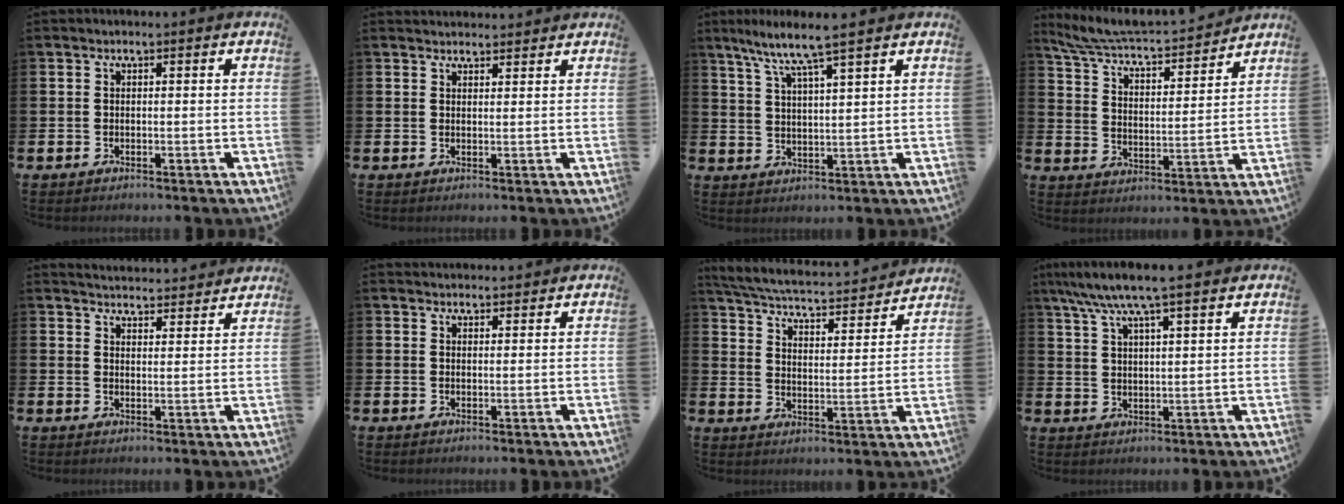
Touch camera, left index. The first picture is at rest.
{"total": 2.1, "force": [2.0, 0.5, -0.1], "torque": [0.010, -0.010, 0.035]}
{"total": 6.5, "force": [5.6, -0.4, 3.3], "torque": [-0.088, -0.024, 0.095]}
{"total": 6.3, "force": [6.1, 0.9, 1.4], "torque": [-0.060, -0.052, 0.101]}
{"total": 4.5, "force": [4.5, 0.4, 0.0], "torque": [-0.007, -0.033, 0.080]}
{"total": 2.0, "force": [1.9, 0.5, -0.1], "torque": [0.009, -0.008, 0.033]}
{"total": 4.7, "force": [4.5, 0.7, 1.4], "torque": [-0.052, -0.040, 0.068]}
{"total": 7.3, "force": [6.3, 0.5, 3.6], "torque": [-0.093, -0.019, 0.114]}